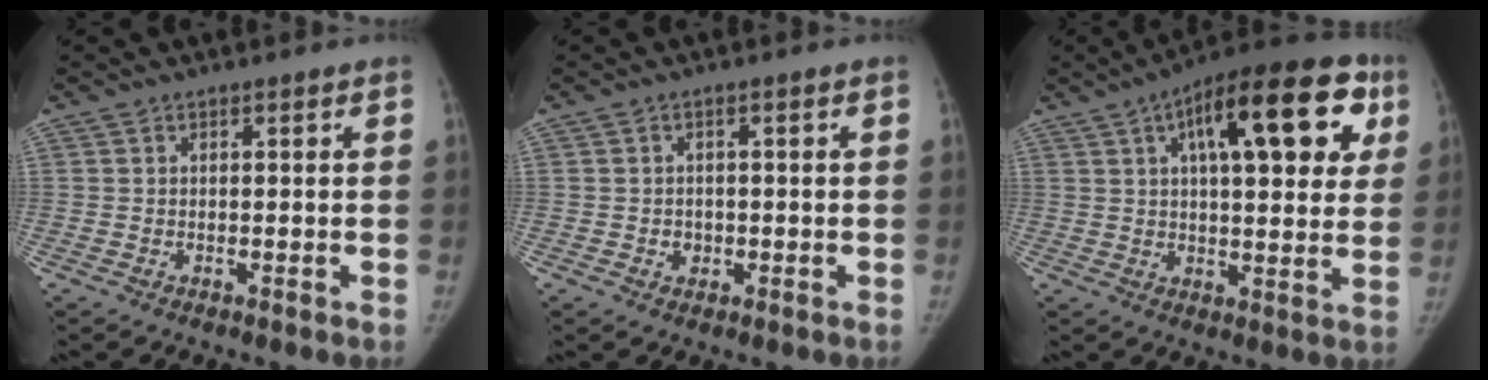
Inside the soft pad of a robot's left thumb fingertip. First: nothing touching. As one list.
[{"total": 1.9, "force": [-0.6, 1.7, 0.5], "torque": [0.003, 0.004, -0.006]}, {"total": 22.6, "force": [8.5, 8.9, 19.0], "torque": [-0.240, 0.015, 0.115]}]